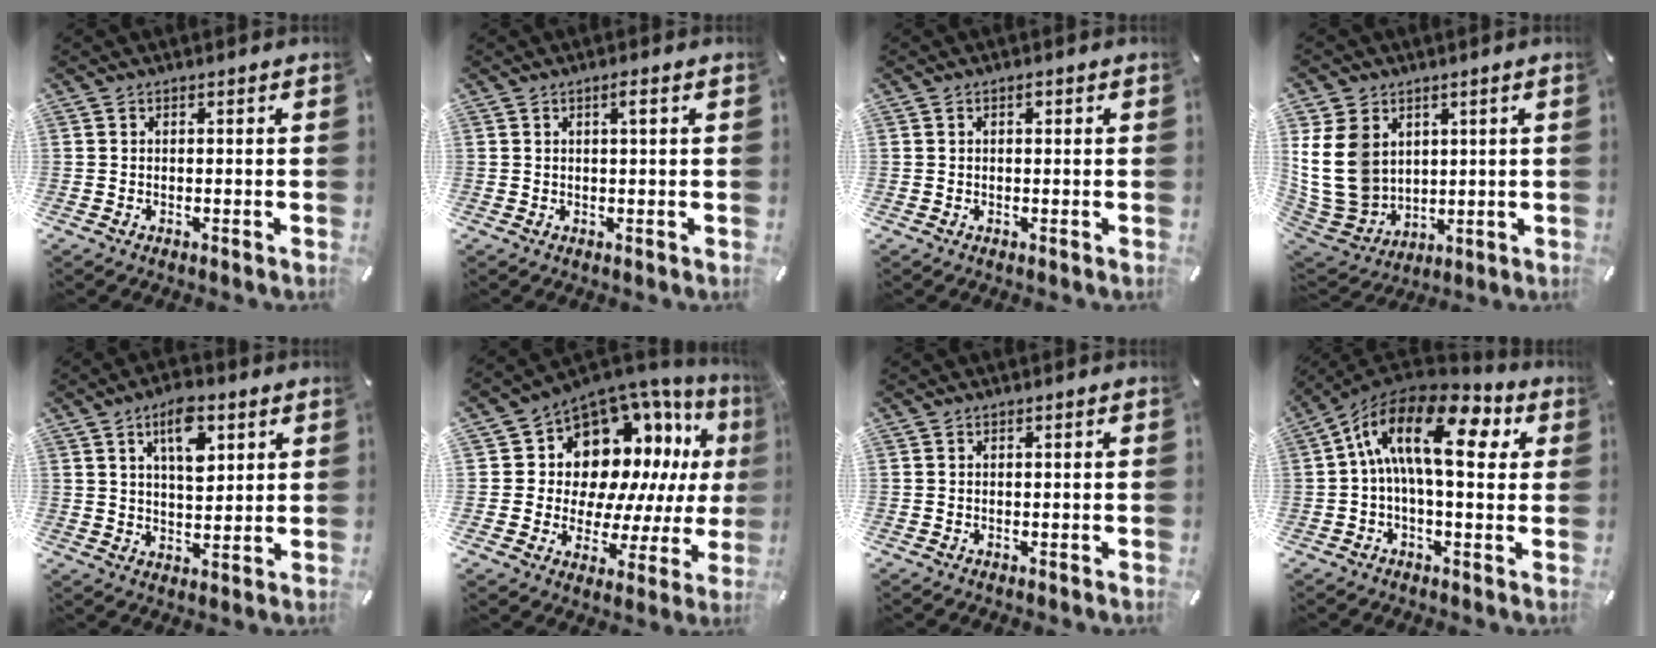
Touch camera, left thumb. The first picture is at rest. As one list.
[{"total": 1.9, "force": [0.7, 0.0, 1.7], "torque": [-0.035, 0.001, 0.010]}, {"total": 1.0, "force": [0.4, 0.5, 0.7], "torque": [-0.014, 0.004, 0.005]}, {"total": 15.5, "force": [3.8, 12.4, 8.6], "torque": [-0.213, -0.018, 0.073]}, {"total": 8.9, "force": [3.9, 4.2, 6.8], "torque": [-0.101, -0.008, 0.061]}, {"total": 14.9, "force": [6.3, 11.8, 6.6], "torque": [-0.092, -0.075, 0.126]}, {"total": 0.0}, {"total": 18.8, "force": [4.7, 8.1, 16.3], "torque": [-0.304, -0.012, 0.069]}]